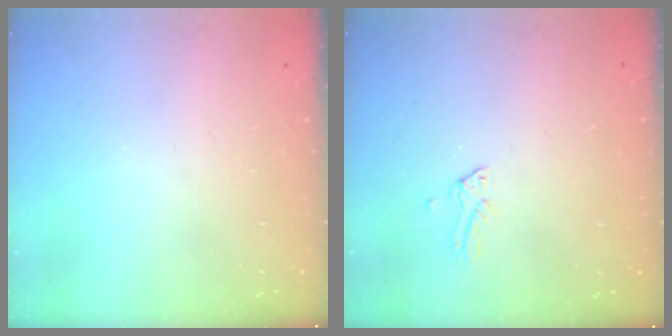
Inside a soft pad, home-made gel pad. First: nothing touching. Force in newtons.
{"total": 0.0}